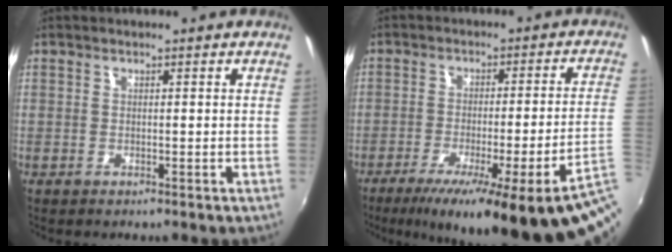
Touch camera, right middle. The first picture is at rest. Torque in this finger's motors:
{"motor_torque": [1.09, -1.05, 0.89, 0.21]}